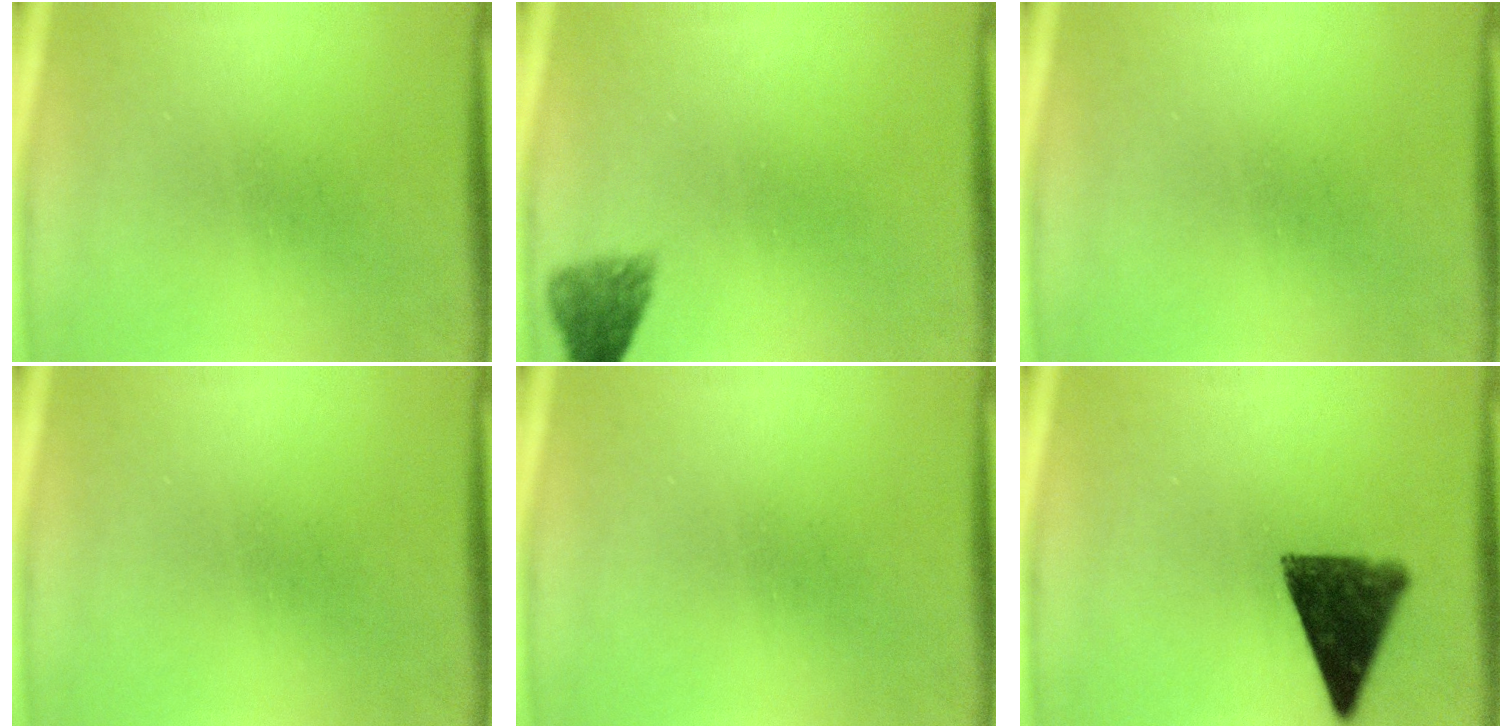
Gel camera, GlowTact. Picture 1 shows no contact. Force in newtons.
{"total": 3.4}
{"total": 0.0}
{"total": 0.0}
{"total": 0.0}
{"total": 11.1}